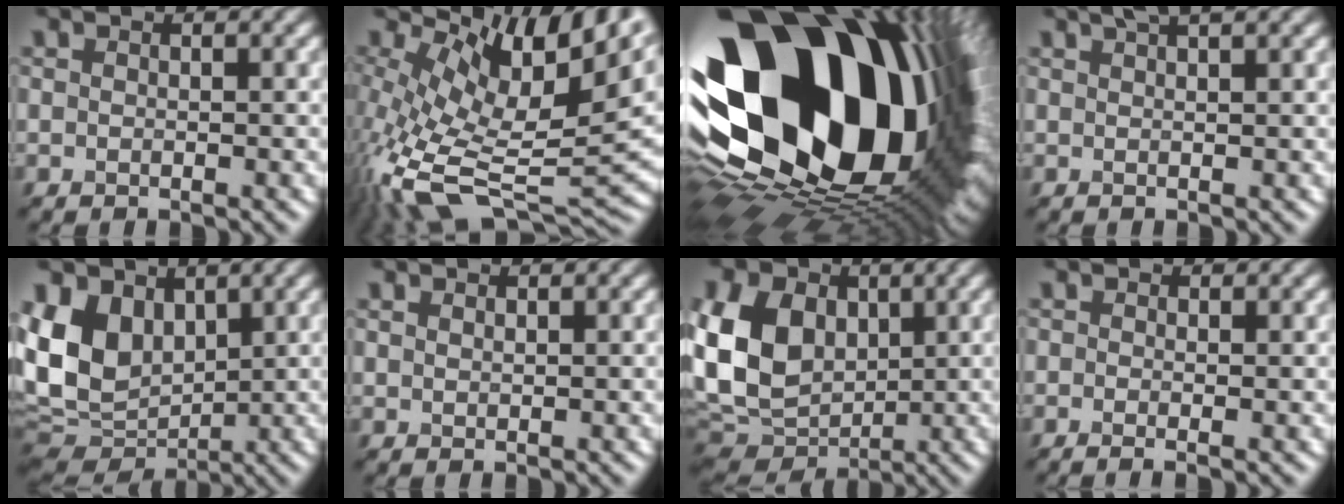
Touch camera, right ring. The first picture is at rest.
{"total": 13.5, "force": [1.4, 6.9, 11.5], "torque": [-0.216, -0.008, 0.038]}
{"total": 23.9, "force": [4.0, 14.9, 18.3], "torque": [-0.342, -0.073, 0.090]}
{"total": 3.2, "force": [2.2, 0.7, 2.2], "torque": [-0.015, 0.011, 0.018]}
{"total": 10.3, "force": [2.4, 7.5, 6.7], "torque": [-0.161, 0.002, 0.039]}
{"total": 0.6, "force": [0.6, 0.2, 0.1], "torque": [-0.004, -0.001, 0.014]}
{"total": 11.7, "force": [1.8, 8.6, 7.7], "torque": [-0.188, 0.008, 0.022]}
{"total": 1.3, "force": [-0.2, 0.5, 1.2], "torque": [-0.023, -0.009, -0.014]}